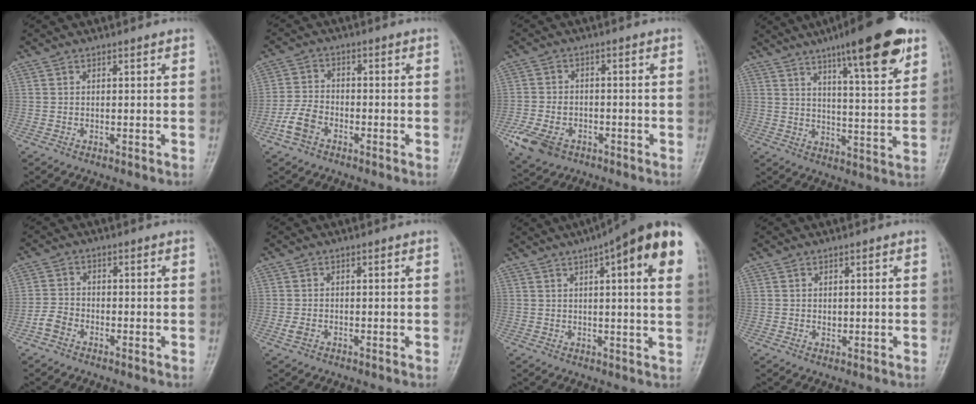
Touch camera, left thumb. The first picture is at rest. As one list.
[{"total": 5.2, "force": [-2.9, 3.3, 2.8], "torque": [-0.060, 0.014, -0.062]}, {"total": 8.3, "force": [-4.2, 5.7, 4.2], "torque": [-0.090, 0.016, -0.071]}, {"total": 17.2, "force": [10.3, 3.4, 13.4], "torque": [-0.176, -0.043, 0.152]}, {"total": 3.1, "force": [-2.0, 1.9, 1.4], "torque": [-0.030, 0.009, -0.046]}, {"total": 1.3, "force": [-0.7, 0.9, 0.8], "torque": [-0.026, -0.001, -0.015]}, {"total": 18.6, "force": [7.9, 3.9, 16.3], "torque": [-0.219, 0.003, 0.098]}, {"total": 0.9, "force": [0.1, 0.7, 0.5], "torque": [-0.003, 0.000, 0.003]}]